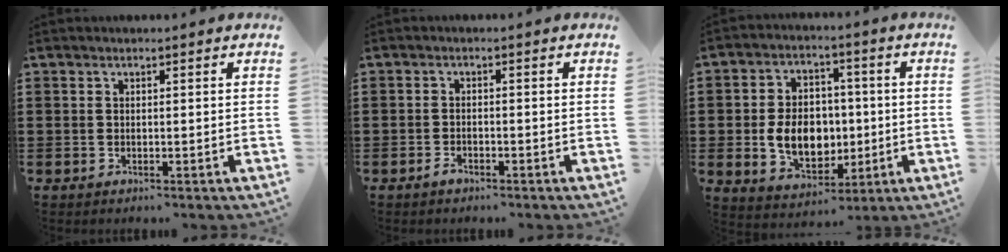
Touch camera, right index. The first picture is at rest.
{"total": 1.3, "force": [-0.9, 0.5, 0.7], "torque": [-0.014, -0.003, -0.017]}
{"total": 9.3, "force": [-0.8, 6.9, 6.2], "torque": [-0.111, 0.006, -0.014]}